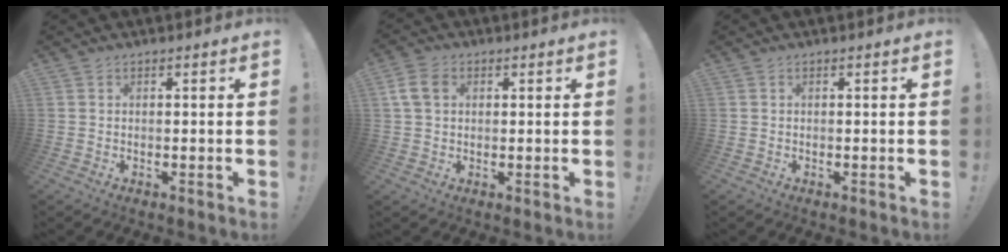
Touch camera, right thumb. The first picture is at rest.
{"total": 7.2, "force": [2.0, 5.2, 4.6], "torque": [-0.097, 0.008, 0.042]}
{"total": 0.0}